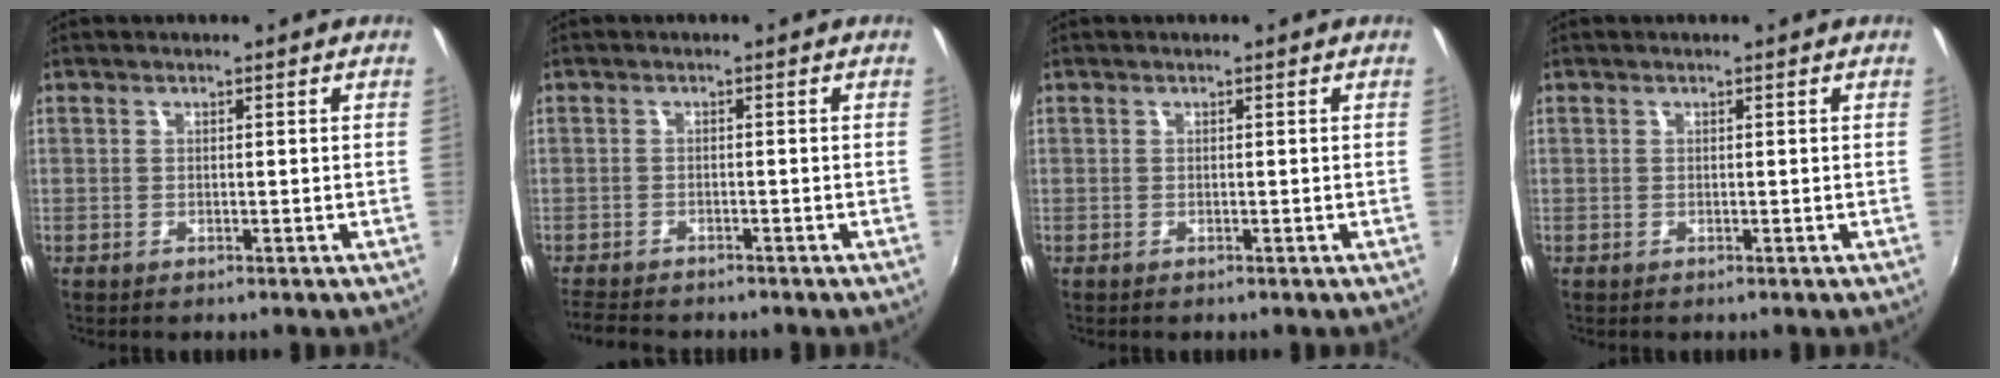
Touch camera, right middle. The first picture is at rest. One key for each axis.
{"total": 5.4, "fx": -5.0, "fy": 1.1, "fz": 1.7, "tx": -0.053, "ty": -0.017, "tz": -0.086}
{"total": 0.0}
{"total": 0.0}